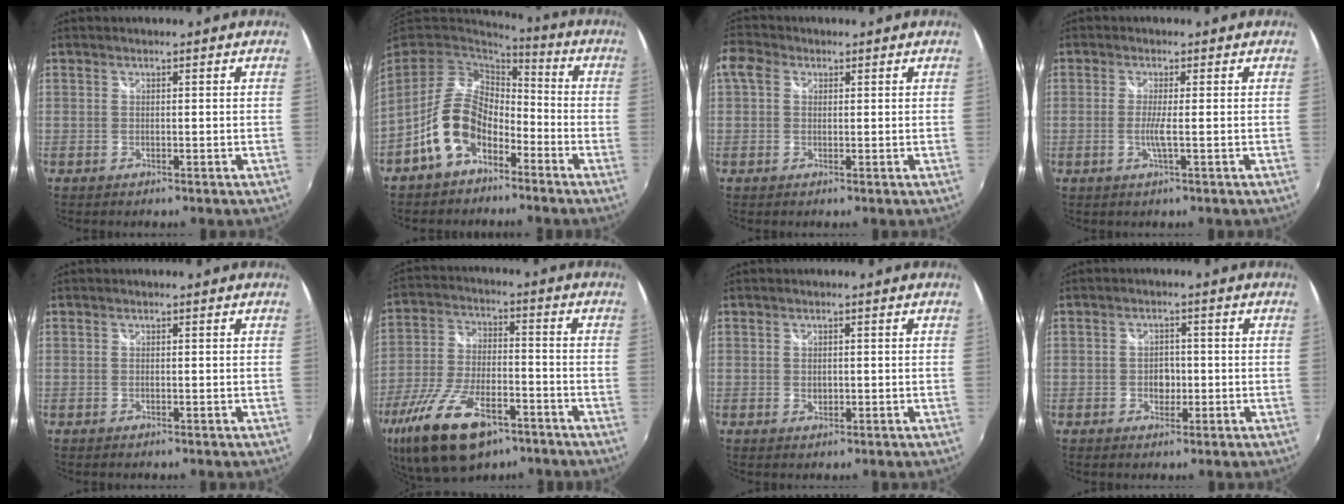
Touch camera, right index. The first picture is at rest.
{"total": 12.2, "force": [-6.1, 7.7, 7.4], "torque": [-0.154, 0.015, -0.103]}
{"total": 3.7, "force": [0.7, 3.0, 2.0], "torque": [-0.047, 0.016, 0.006]}
{"total": 2.7, "force": [-0.5, -0.4, 2.6], "torque": [-0.052, -0.006, -0.012]}
{"total": 0.0}
{"total": 19.0, "force": [-11.7, 8.5, 12.4], "torque": [-0.264, -0.039, -0.202]}
{"total": 1.4, "force": [0.0, 1.2, 0.7], "torque": [-0.009, -0.001, 0.001]}
{"total": 3.2, "force": [-0.7, 2.5, 1.8], "torque": [-0.028, 0.003, -0.012]}